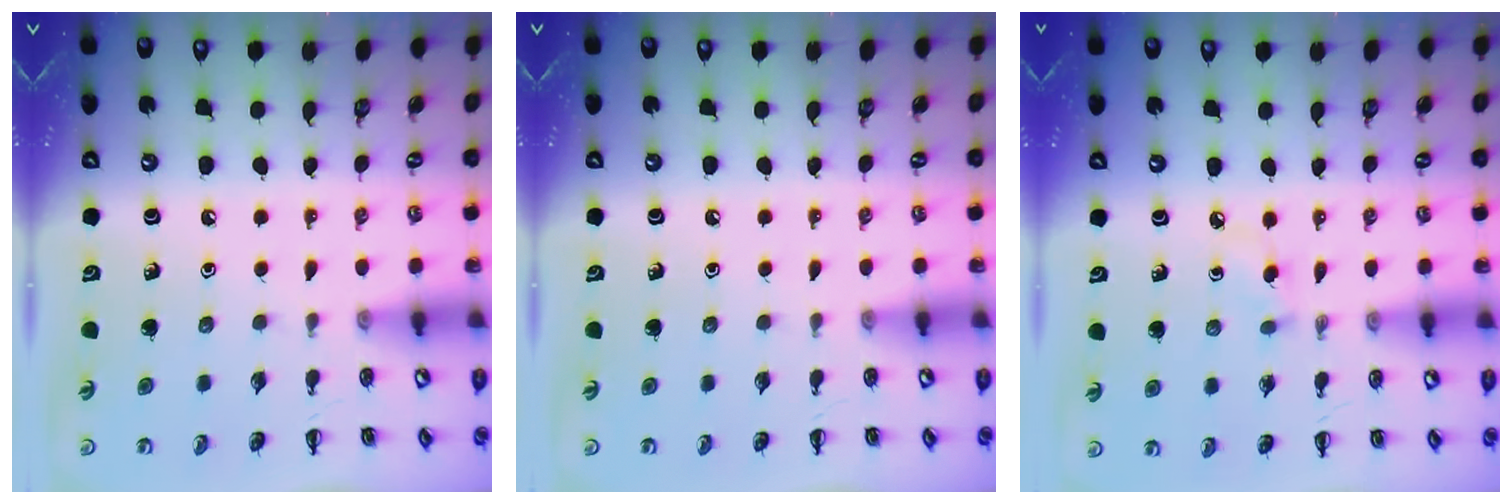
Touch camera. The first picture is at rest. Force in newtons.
{"total": 0.0}
{"total": 3.4, "press": 3.1, "slide": 1.4}